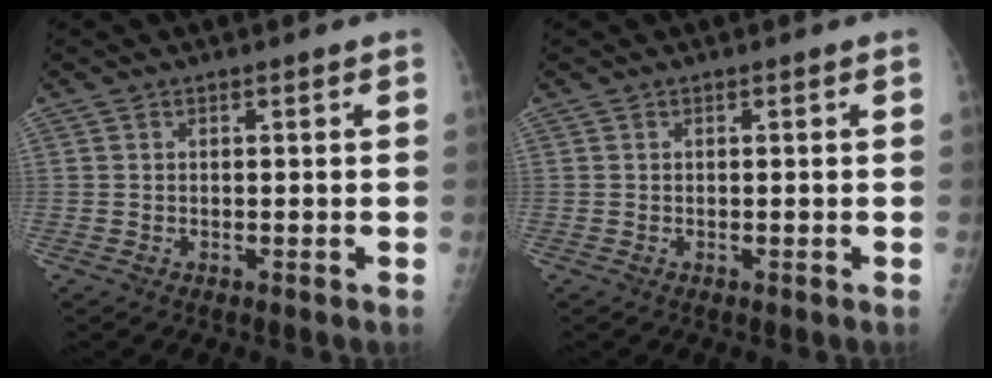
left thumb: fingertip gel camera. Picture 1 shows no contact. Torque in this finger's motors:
{"motor_torque": [0.00, 0.00, 0.00, 0.00, 0.00]}